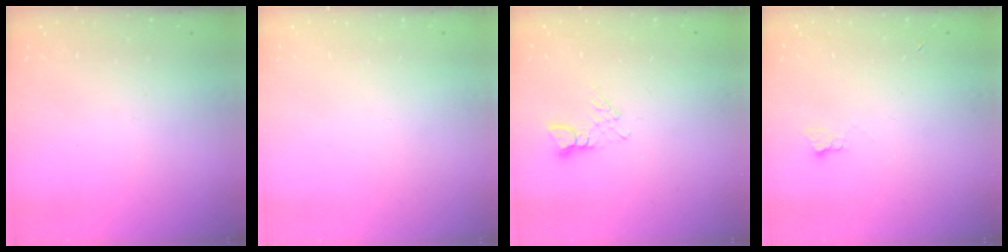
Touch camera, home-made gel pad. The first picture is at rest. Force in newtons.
{"total": 0.0}
{"total": 3.0, "press": 3.0, "slide": 0.4}
{"total": 3.6, "press": 3.6, "slide": 0.5}